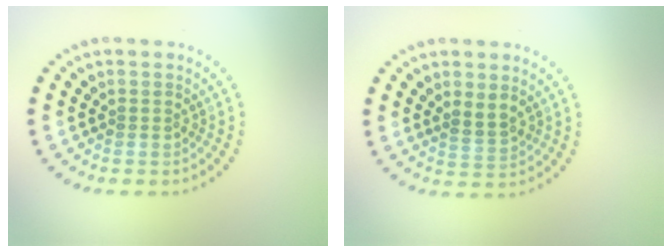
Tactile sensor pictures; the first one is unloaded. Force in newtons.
{"total": 1.9, "press": 1.8, "slide": 0.8}